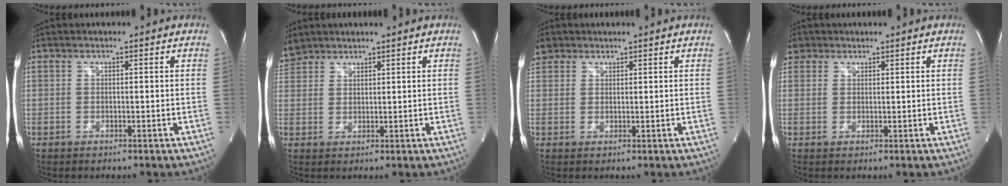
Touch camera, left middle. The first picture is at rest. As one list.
[{"total": 4.4, "force": [3.8, 2.1, 0.4], "torque": [-0.013, 0.015, 0.080]}, {"total": 3.8, "force": [2.6, 2.8, 0.7], "torque": [-0.016, 0.016, 0.051]}, {"total": 3.2, "force": [2.0, 2.4, 0.4], "torque": [-0.005, 0.015, 0.035]}]